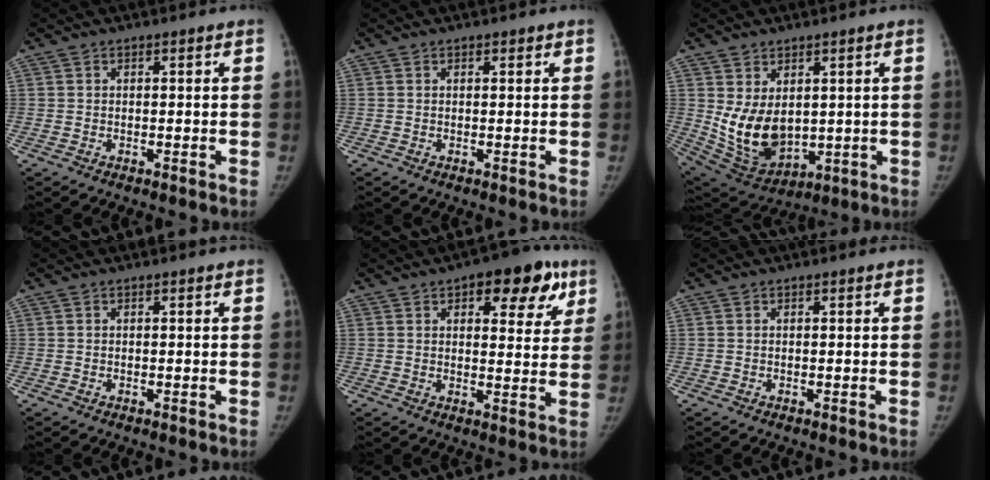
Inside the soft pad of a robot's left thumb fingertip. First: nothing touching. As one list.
[{"total": 0.5, "force": [0.3, 0.3, 0.3], "torque": [0.001, 0.000, 0.002]}, {"total": 11.8, "force": [1.1, 8.0, 8.6], "torque": [-0.133, -0.019, 0.054]}, {"total": 0.0}, {"total": 12.6, "force": [6.4, 6.1, 9.0], "torque": [-0.058, -0.013, 0.076]}, {"total": 0.0}]